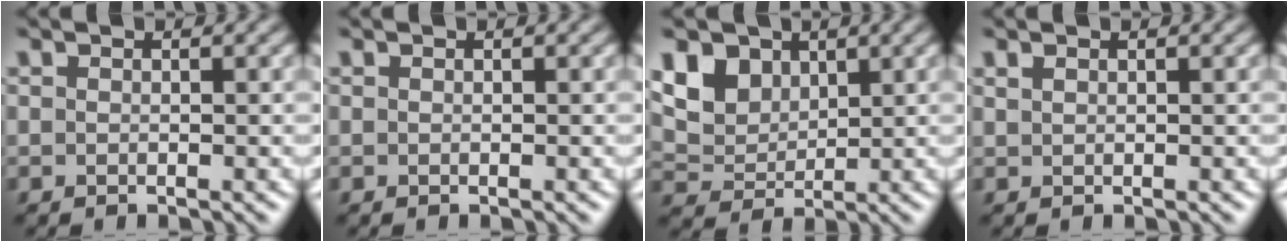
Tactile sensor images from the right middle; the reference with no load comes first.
{"total": 0.0}
{"total": 7.2, "force": [3.8, 5.0, 3.6], "torque": [-0.097, 0.002, 0.067]}
{"total": 0.6, "force": [0.4, 0.3, 0.3], "torque": [-0.008, 0.001, 0.012]}